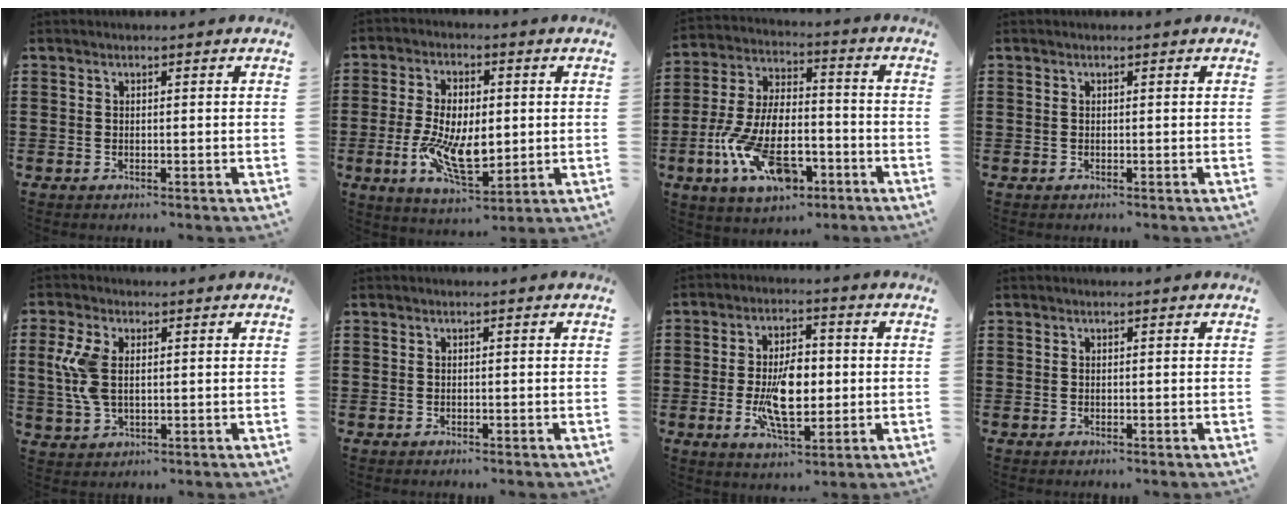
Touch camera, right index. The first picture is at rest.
{"total": 10.6, "force": [-1.2, 5.2, 9.1], "torque": [-0.198, -0.005, -0.021]}
{"total": 12.9, "force": [-5.5, 6.5, 9.7], "torque": [-0.216, 0.006, -0.104]}
{"total": 0.0}
{"total": 7.0, "force": [1.0, 3.9, 5.7], "torque": [-0.151, 0.000, 0.010]}
{"total": 0.0}
{"total": 9.7, "force": [-1.0, 4.6, 8.5], "torque": [-0.174, -0.005, -0.023]}
{"total": 0.0}